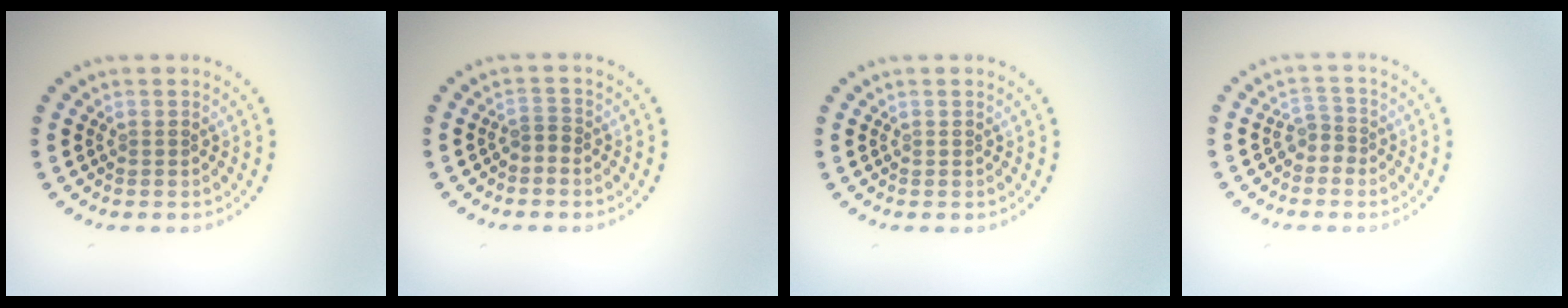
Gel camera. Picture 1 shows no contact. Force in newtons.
{"total": 1.1, "press": 0.8, "slide": 0.7}
{"total": 0.0}
{"total": 1.8, "press": 1.1, "slide": 1.3}